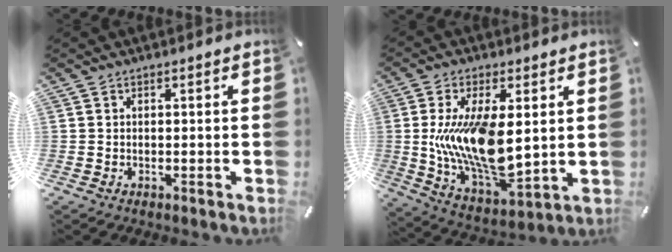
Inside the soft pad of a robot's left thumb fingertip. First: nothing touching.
{"total": 17.1, "force": [2.6, 8.1, 14.9], "torque": [-0.308, -0.028, 0.047]}